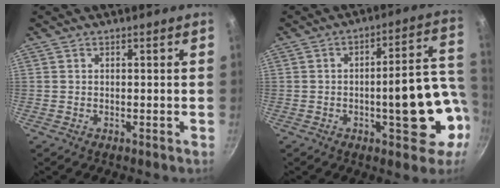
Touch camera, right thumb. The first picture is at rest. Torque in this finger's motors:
{"motor_torque": [2.12, 1.94, 1.59, -0.24, 0.32]}